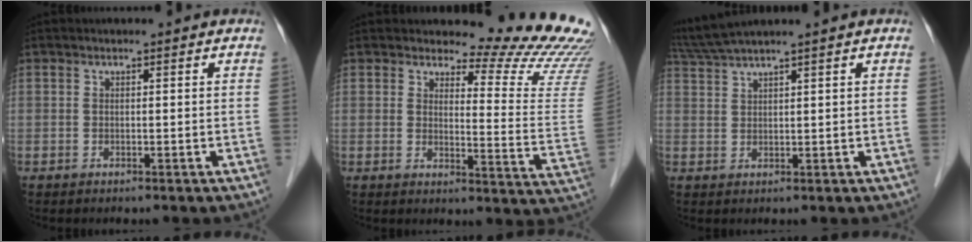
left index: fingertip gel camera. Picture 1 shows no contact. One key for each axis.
{"total": 15.1, "fx": 14.8, "fy": 0.2, "fz": 3.1, "tx": -0.030, "ty": -0.145, "tz": 0.145}
{"total": 5.6, "fx": 4.8, "fy": -1.4, "fz": 2.5, "tx": -0.056, "ty": 0.021, "tz": 0.097}